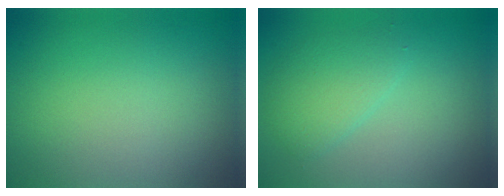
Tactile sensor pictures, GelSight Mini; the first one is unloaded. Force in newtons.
{"total": 2.6, "press": 2.6, "slide": 0.3}